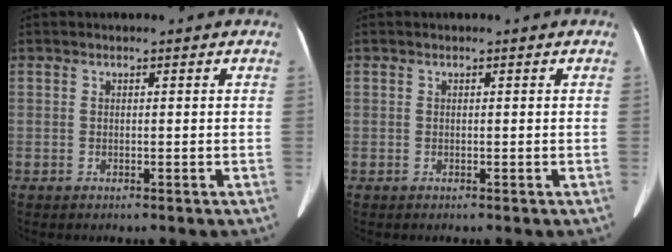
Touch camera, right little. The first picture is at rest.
{"total": 0.0}